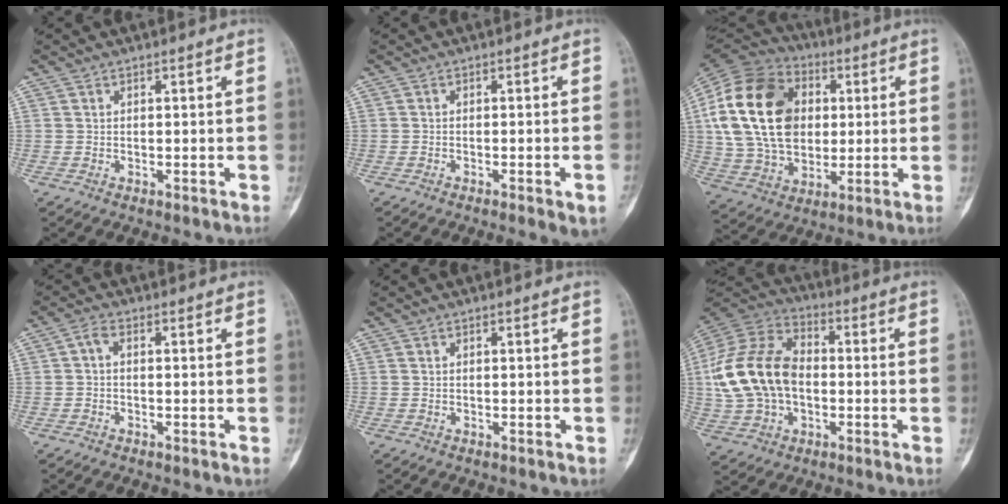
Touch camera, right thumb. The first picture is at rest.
{"total": 4.0, "force": [-2.1, 0.6, 3.3], "torque": [-0.047, 0.004, -0.027]}
{"total": 24.4, "force": [3.6, 17.4, 16.7], "torque": [-0.319, 0.011, 0.071]}
{"total": 2.0, "force": [-0.1, 1.1, 1.6], "torque": [-0.028, 0.006, -0.009]}
{"total": 0.0}
{"total": 19.6, "force": [-0.4, 13.4, 14.3], "torque": [-0.280, 0.025, -0.008]}